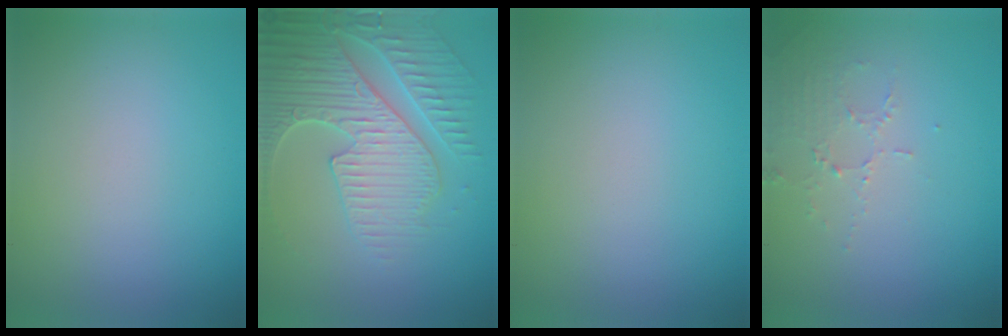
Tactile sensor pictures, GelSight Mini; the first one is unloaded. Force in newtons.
{"total": 6.4, "press": 5.4, "slide": 3.5}
{"total": 0.0}
{"total": 1.9, "press": 1.8, "slide": 0.4}